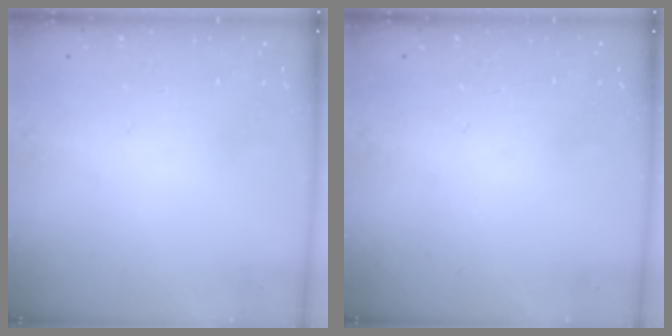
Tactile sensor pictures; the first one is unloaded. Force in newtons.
{"total": 0.0}